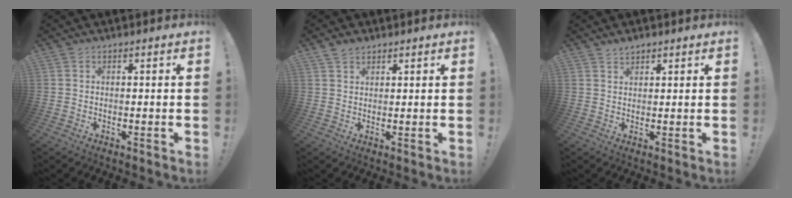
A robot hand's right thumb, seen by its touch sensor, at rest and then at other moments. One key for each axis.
{"total": 2.7, "fx": 2.2, "fy": 1.4, "fz": 0.9, "tx": -0.014, "ty": -0.011, "tz": 0.041}
{"total": 2.2, "fx": 1.9, "fy": 0.9, "fz": 0.5, "tx": 0.003, "ty": -0.013, "tz": 0.033}